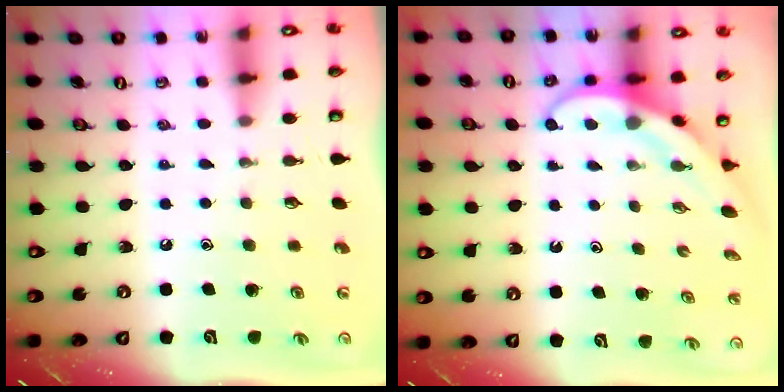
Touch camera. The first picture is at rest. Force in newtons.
{"total": 3.7, "press": 3.7, "slide": 0.8}